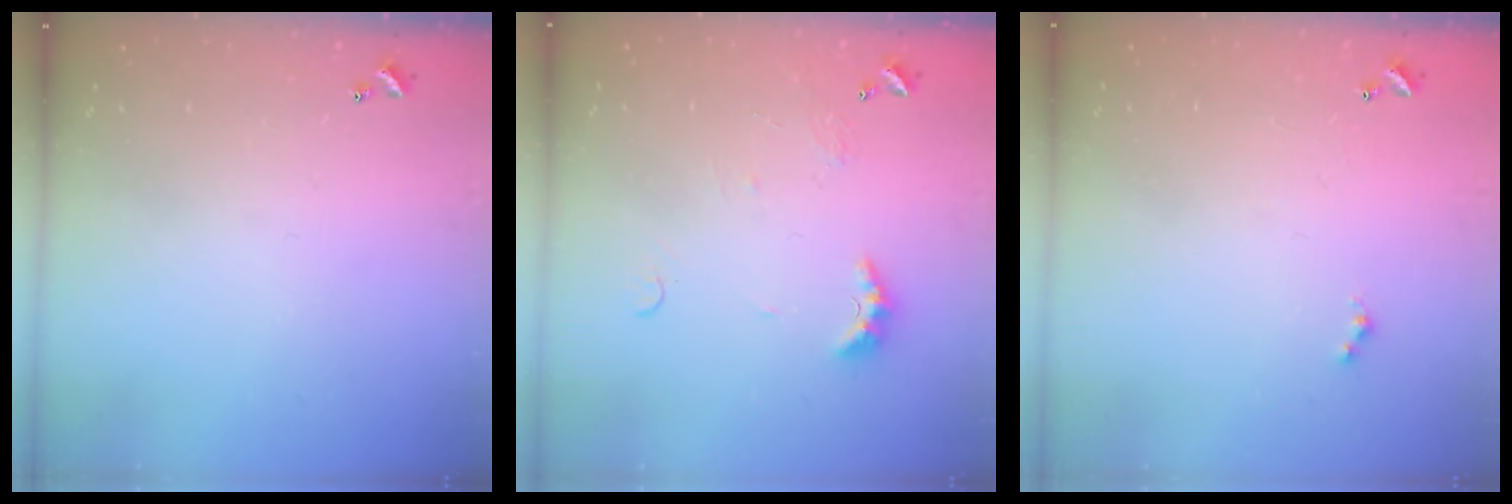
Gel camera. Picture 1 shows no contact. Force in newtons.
{"total": 4.3, "press": 4.2, "slide": 0.9}
{"total": 0.8, "press": 0.5, "slide": 0.5}